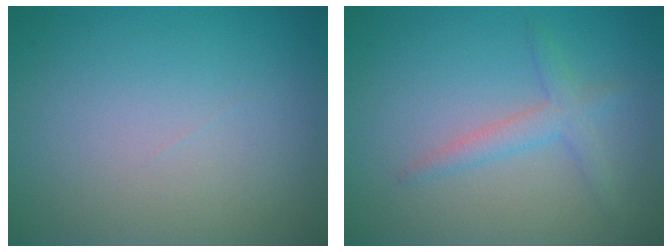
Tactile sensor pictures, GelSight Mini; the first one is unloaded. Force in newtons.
{"total": 2.1, "press": 2.1, "slide": 0.1}